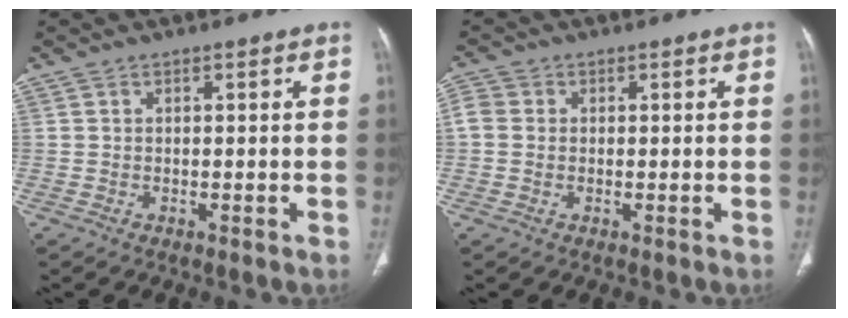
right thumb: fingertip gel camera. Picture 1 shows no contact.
{"total": 3.2, "force": [0.0, 2.8, 1.6], "torque": [-0.032, 0.007, -0.004]}